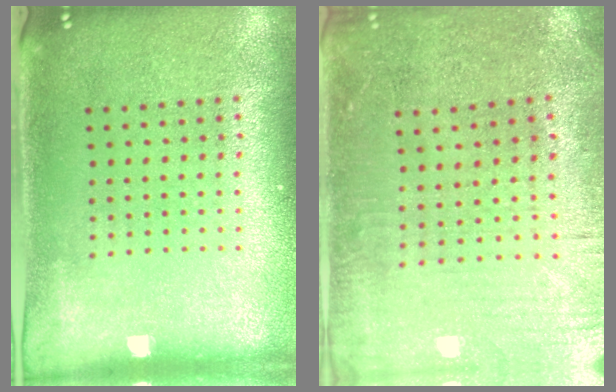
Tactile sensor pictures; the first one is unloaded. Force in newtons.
{"total": 0.7, "press": 0.5, "slide": 0.5}